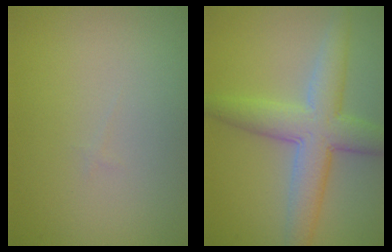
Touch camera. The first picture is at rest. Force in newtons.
{"total": 5.9, "press": 5.9, "slide": 0.2}